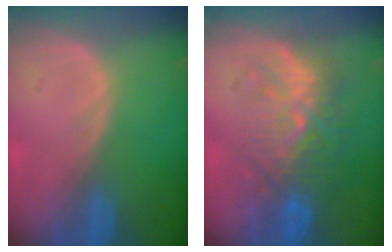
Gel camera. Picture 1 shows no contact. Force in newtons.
{"total": 9.4, "press": 9.0, "slide": 2.6}